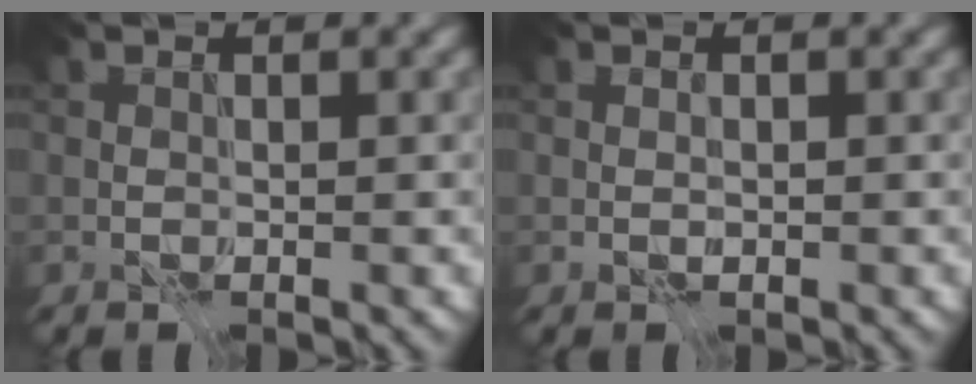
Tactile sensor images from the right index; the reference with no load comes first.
{"total": 0.0}